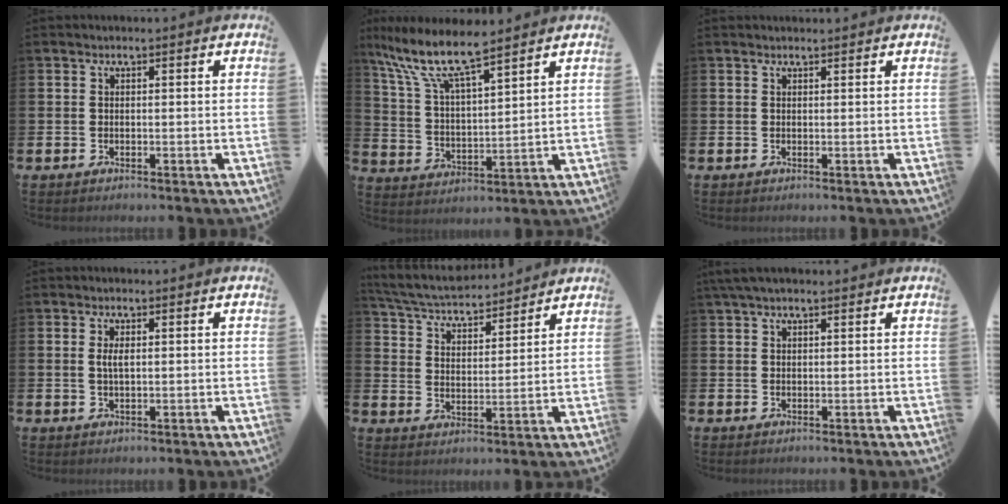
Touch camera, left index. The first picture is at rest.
{"total": 10.0, "force": [8.5, 1.8, 5.0], "torque": [-0.129, -0.041, 0.147]}
{"total": 0.7, "force": [0.6, 0.0, 0.1], "torque": [0.008, -0.003, 0.010]}
{"total": 2.0, "force": [0.5, 0.7, 1.8], "torque": [-0.032, 0.003, 0.005]}
{"total": 5.5, "force": [5.4, 0.9, 1.0], "torque": [-0.043, -0.038, 0.090]}
{"total": 2.7, "force": [2.0, 0.8, 1.6], "torque": [-0.028, 0.004, 0.035]}